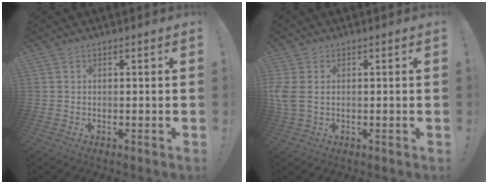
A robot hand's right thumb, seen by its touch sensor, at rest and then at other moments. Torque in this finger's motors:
{"motor_torque": [0.78, 0.87, 0.04, 0.04, 0.04]}